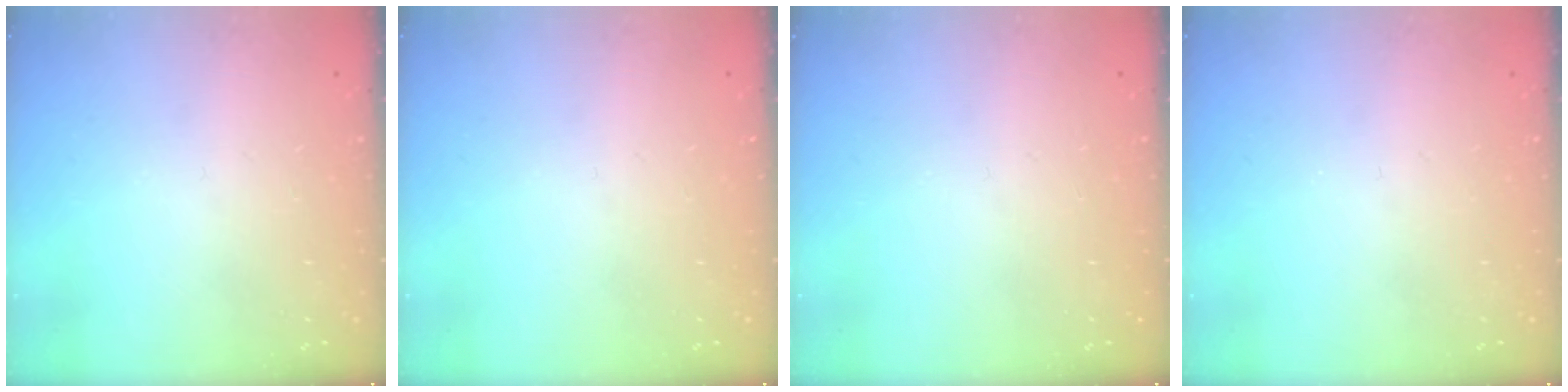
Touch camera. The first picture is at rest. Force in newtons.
{"total": 0.0}
{"total": 0.0}
{"total": 0.0}